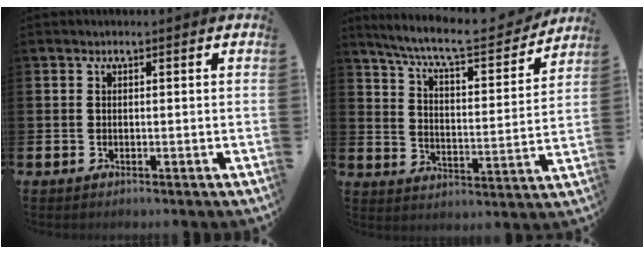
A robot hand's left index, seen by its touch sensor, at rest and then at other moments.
{"total": 8.8, "force": [7.9, 1.2, 3.5], "torque": [-0.094, -0.054, 0.134]}